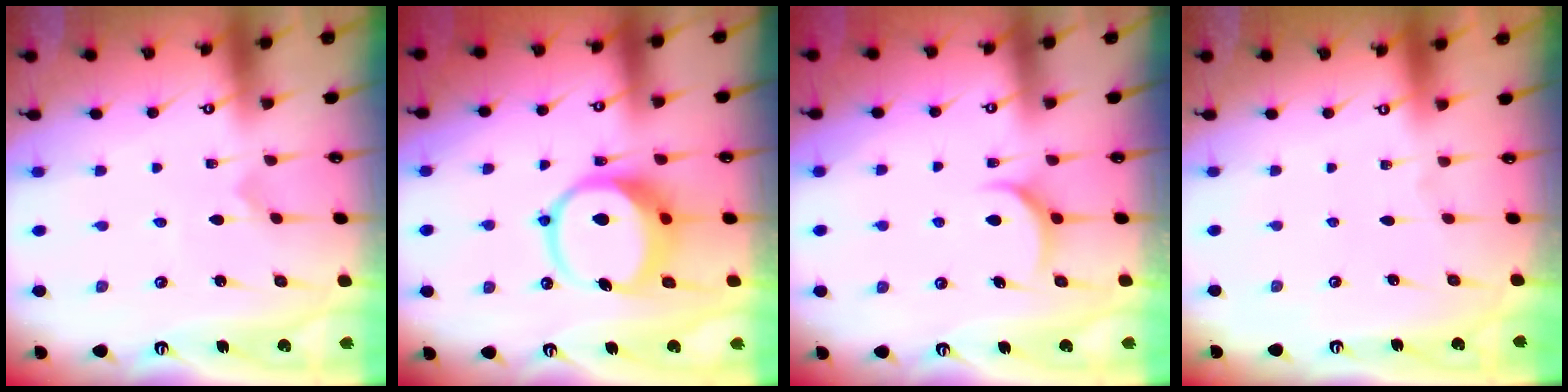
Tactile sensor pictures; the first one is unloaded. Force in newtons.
{"total": 11.7, "press": 11.6, "slide": 1.6}
{"total": 5.8, "press": 5.8, "slide": 0.4}
{"total": 0.0}